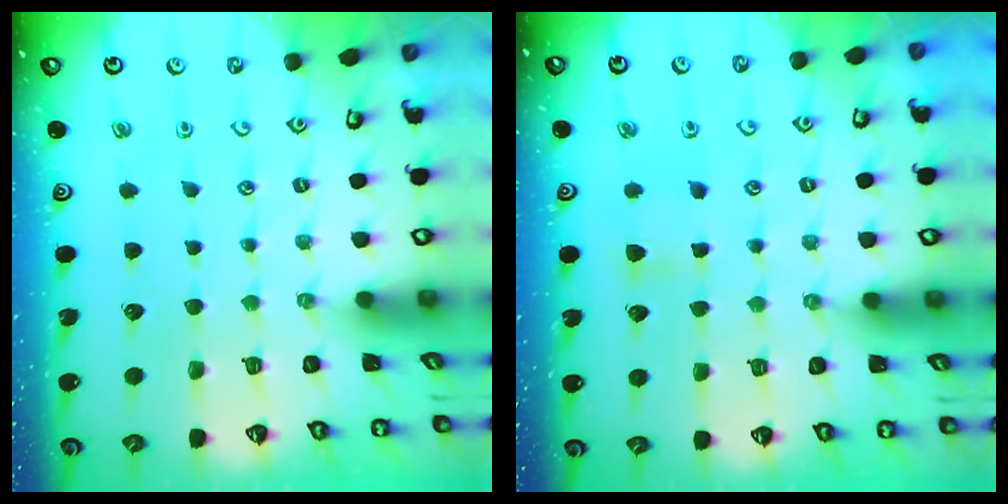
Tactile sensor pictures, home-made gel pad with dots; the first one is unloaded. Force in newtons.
{"total": 4.1, "press": 4.1, "slide": 0.7}